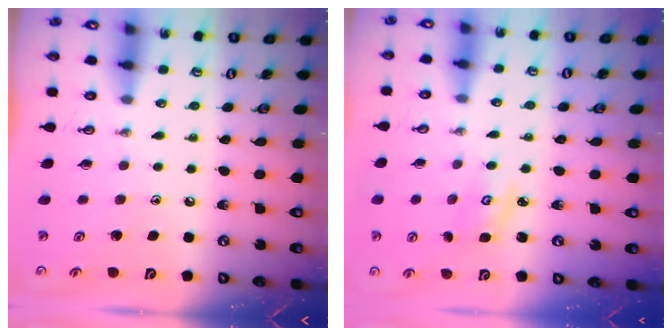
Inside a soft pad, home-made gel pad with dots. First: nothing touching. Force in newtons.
{"total": 3.7, "press": 3.6, "slide": 0.4}